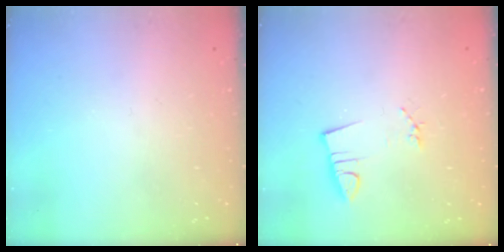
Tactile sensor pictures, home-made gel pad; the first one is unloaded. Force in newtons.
{"total": 2.9, "press": 1.4, "slide": 2.5}